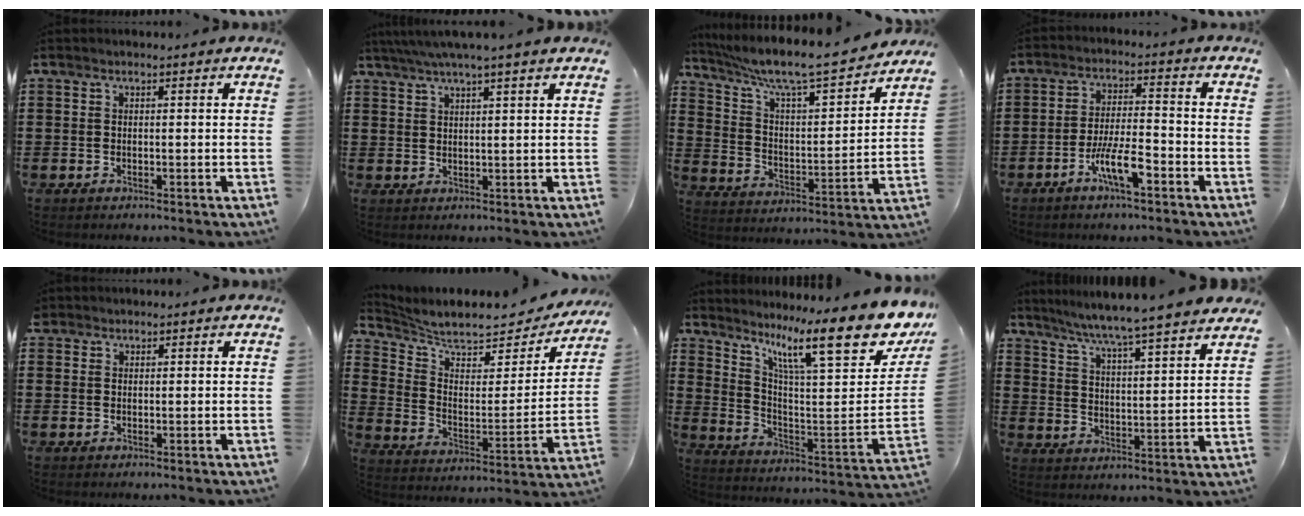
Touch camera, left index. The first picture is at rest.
{"total": 3.6, "force": [3.0, -0.5, 2.0], "torque": [-0.046, -0.003, 0.053]}
{"total": 7.8, "force": [6.7, 0.7, 4.0], "torque": [-0.107, -0.052, 0.109]}
{"total": 7.0, "force": [-3.8, 1.5, 5.8], "torque": [-0.120, -0.001, -0.073]}
{"total": 1.1, "force": [0.9, 0.6, 0.0], "torque": [-0.004, 0.003, 0.018]}
{"total": 6.0, "force": [5.3, 1.3, 2.4], "torque": [-0.077, -0.038, 0.087]}
{"total": 15.2, "force": [9.6, 2.3, 11.6], "torque": [-0.214, -0.063, 0.151]}
{"total": 5.8, "force": [5.3, -1.2, 2.1], "torque": [-0.064, -0.046, 0.083]}